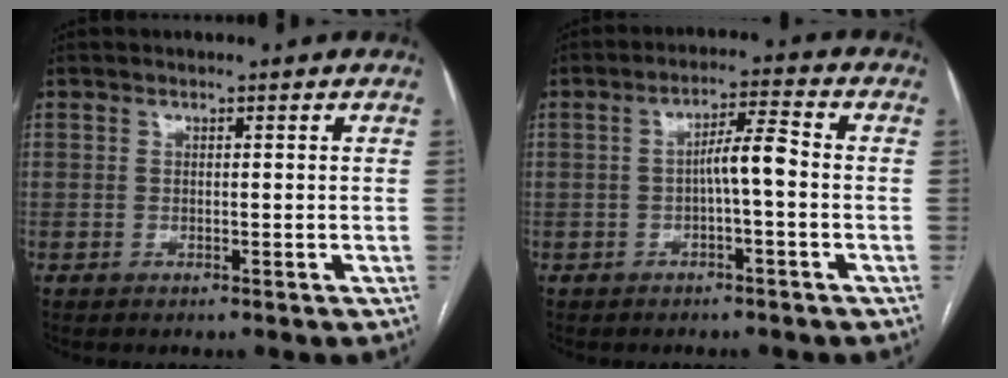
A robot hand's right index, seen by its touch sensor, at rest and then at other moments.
{"total": 4.8, "force": [-0.7, 0.5, 4.7], "torque": [-0.076, 0.015, -0.010]}